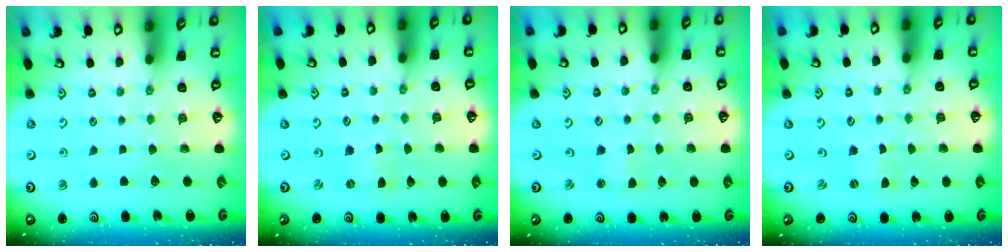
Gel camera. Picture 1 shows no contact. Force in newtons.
{"total": 0.0}
{"total": 1.5, "press": 1.4, "slide": 0.3}
{"total": 0.0}